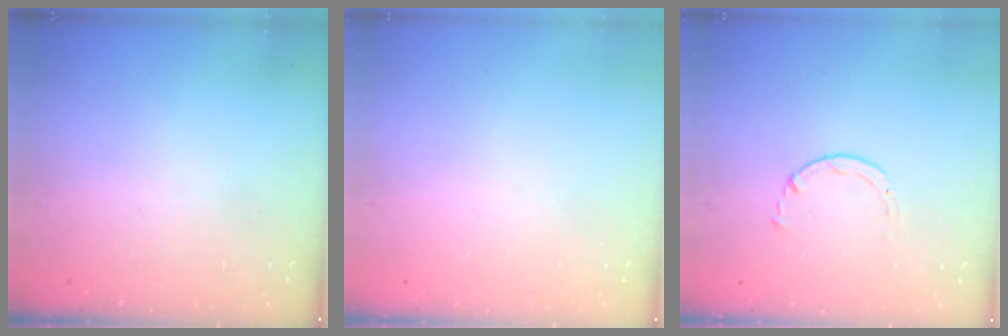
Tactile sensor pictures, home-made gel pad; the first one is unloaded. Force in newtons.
{"total": 0.0}
{"total": 1.7, "press": 1.6, "slide": 0.2}